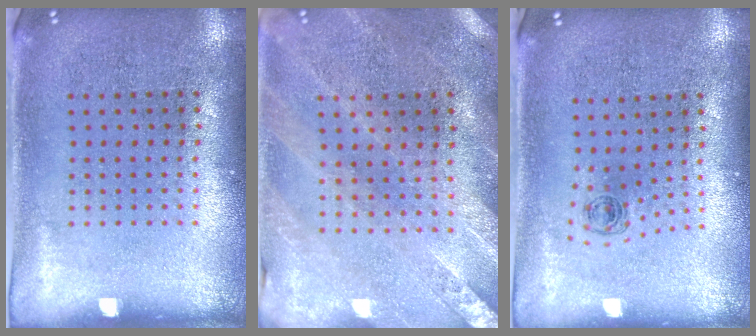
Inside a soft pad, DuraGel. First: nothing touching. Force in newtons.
{"total": 0.5, "press": 0.5, "slide": 0.2}
{"total": 0.5, "press": 0.3, "slide": 0.4}